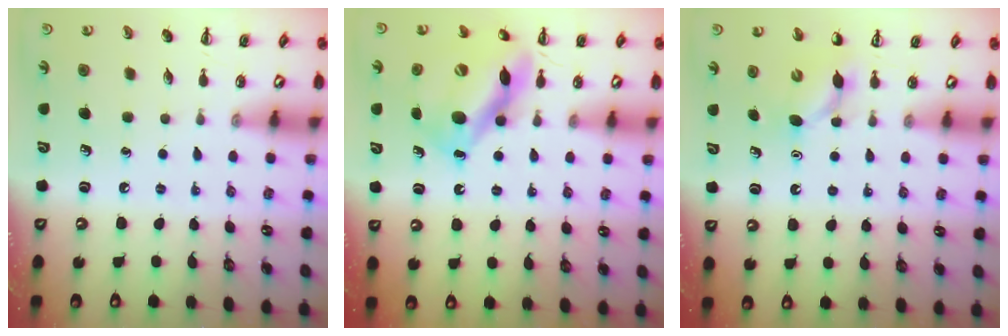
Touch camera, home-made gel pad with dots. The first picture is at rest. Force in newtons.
{"total": 12.0, "press": 11.6, "slide": 3.0}
{"total": 4.2, "press": 4.0, "slide": 1.3}